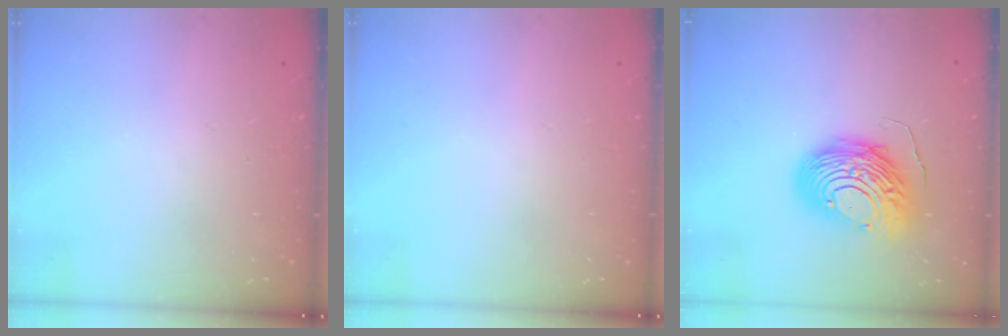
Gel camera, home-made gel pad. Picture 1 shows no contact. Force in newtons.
{"total": 0.0}
{"total": 14.0, "press": 14.0, "slide": 1.3}